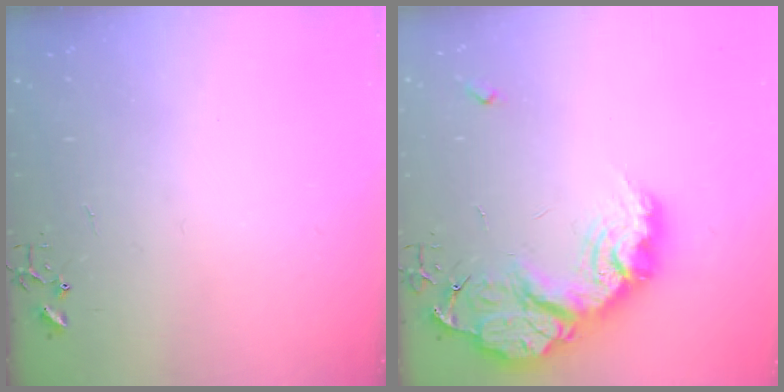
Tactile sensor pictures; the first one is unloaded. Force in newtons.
{"total": 25.2, "press": 25.1, "slide": 2.0}